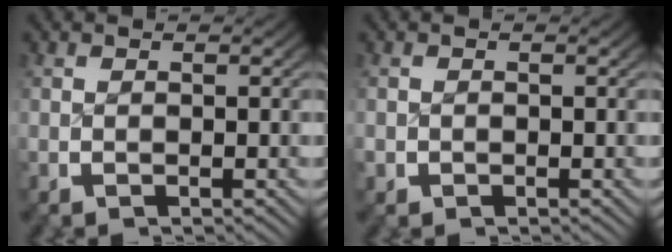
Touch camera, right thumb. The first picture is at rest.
{"total": 0.9, "force": [-0.4, 0.8, 0.0], "torque": [-0.004, -0.008, -0.006]}